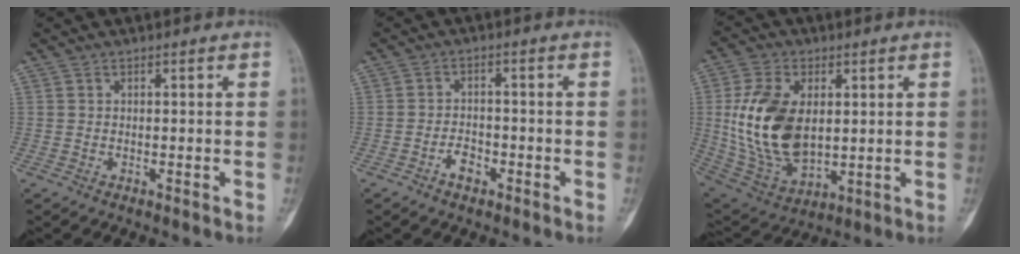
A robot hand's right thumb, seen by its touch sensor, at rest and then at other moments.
{"total": 3.5, "force": [-2.1, 2.0, 1.9], "torque": [-0.021, 0.019, -0.037]}
{"total": 18.2, "force": [2.0, 11.2, 14.2], "torque": [-0.262, -0.011, 0.053]}